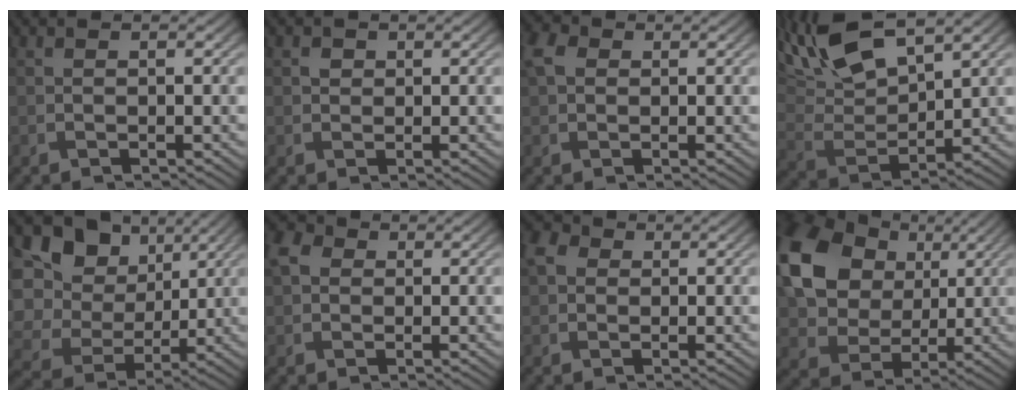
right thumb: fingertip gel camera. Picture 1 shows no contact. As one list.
[{"total": 0.9, "force": [0.0, 0.8, 0.2], "torque": [-0.003, -0.005, -0.005]}, {"total": 3.0, "force": [0.5, 2.3, 1.9], "torque": [-0.048, 0.005, 0.002]}, {"total": 13.9, "force": [9.2, 4.7, 9.3], "torque": [-0.221, 0.021, 0.167]}, {"total": 14.7, "force": [3.6, 12.3, 7.3], "torque": [-0.229, 0.012, 0.075]}, {"total": 2.8, "force": [0.3, 2.4, 1.5], "torque": [-0.038, 0.003, -0.005]}, {"total": 2.7, "force": [0.2, 2.3, 1.3], "torque": [-0.032, 0.003, -0.007]}, {"total": 14.5, "force": [4.3, 11.0, 8.5], "torque": [-0.192, 0.014, 0.070]}]